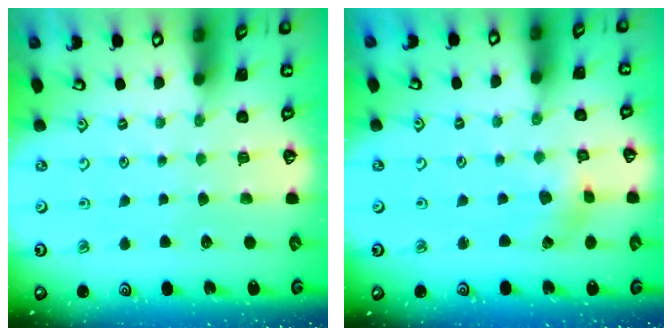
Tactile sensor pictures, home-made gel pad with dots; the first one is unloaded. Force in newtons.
{"total": 1.4, "press": 1.4, "slide": 0.2}